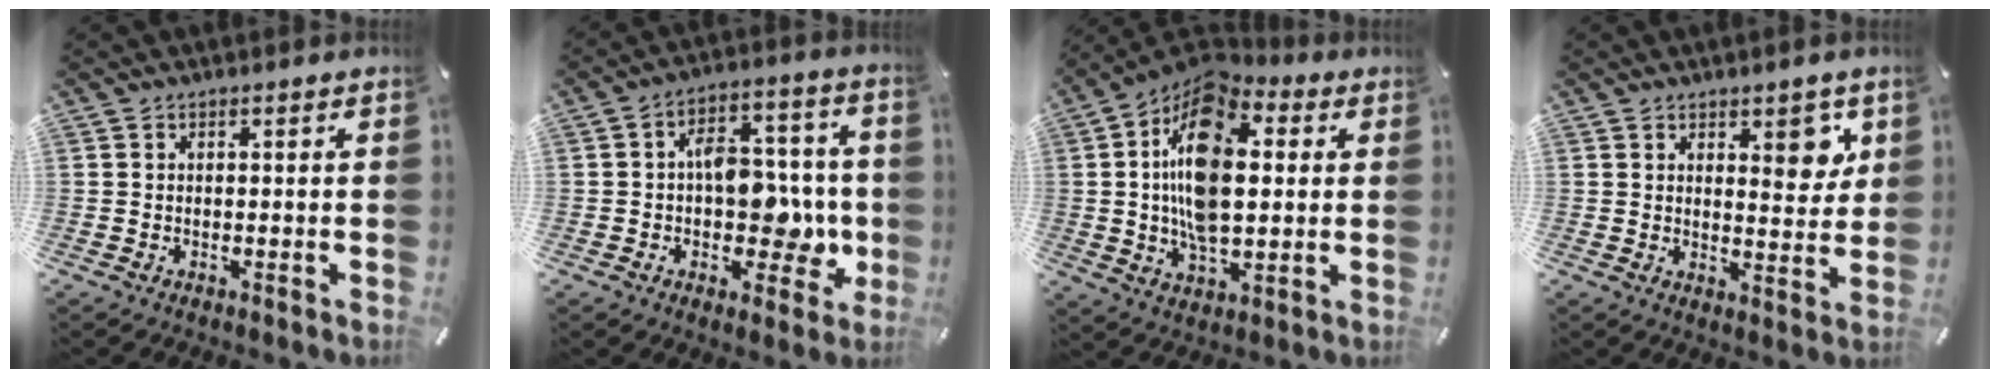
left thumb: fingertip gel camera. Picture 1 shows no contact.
{"total": 12.7, "force": [-1.4, 8.6, 9.2], "torque": [-0.108, 0.016, -0.015]}
{"total": 18.4, "force": [2.8, 10.8, 14.6], "torque": [-0.296, -0.004, 0.041]}
{"total": 6.6, "force": [3.8, 3.3, 4.3], "torque": [-0.031, -0.024, 0.056]}